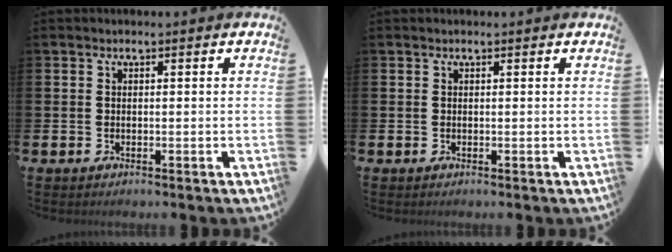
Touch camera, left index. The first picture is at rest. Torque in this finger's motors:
{"motor_torque": [0.87, -1.27, 0.17, 0.01]}